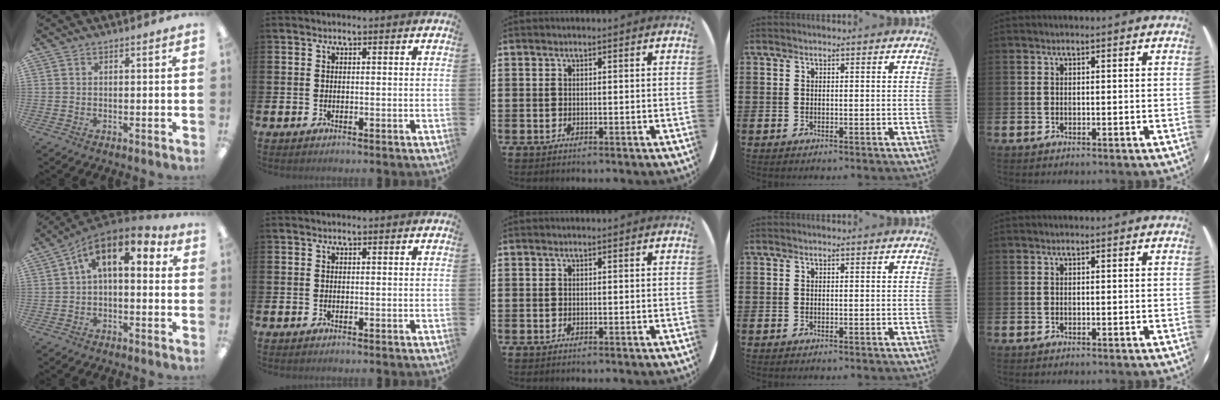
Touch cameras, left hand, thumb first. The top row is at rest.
{"thumb": {"total": 10.0, "force": [3.9, 4.8, 7.9], "torque": [-0.142, -0.015, 0.071]}}